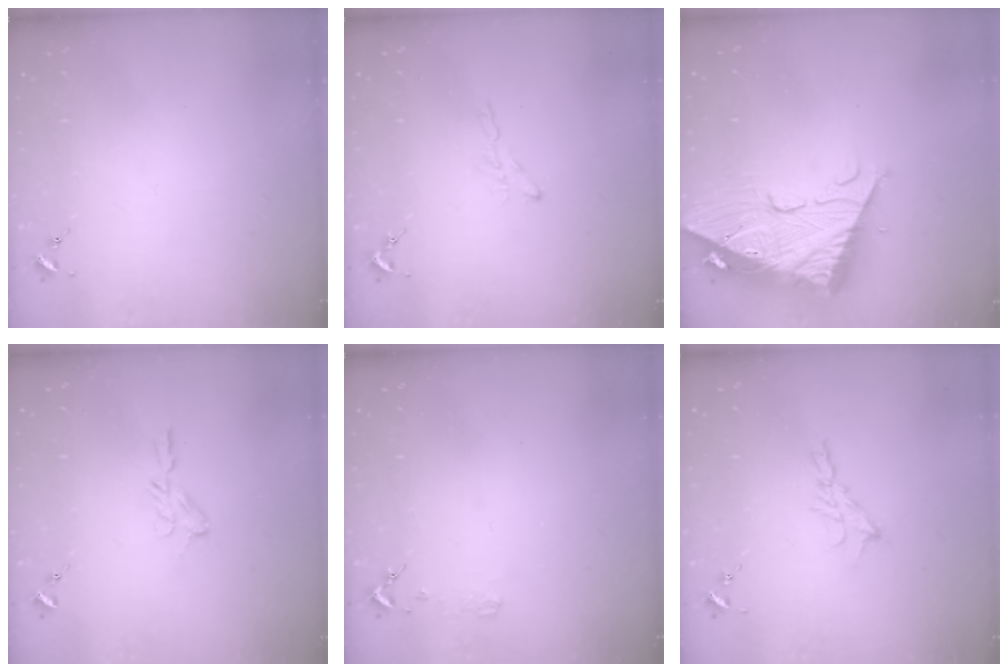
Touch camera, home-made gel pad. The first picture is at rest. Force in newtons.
{"total": 3.4, "press": 3.4, "slide": 0.4}
{"total": 21.1, "press": 21.0, "slide": 2.0}
{"total": 5.6, "press": 5.5, "slide": 0.6}
{"total": 2.3, "press": 2.3, "slide": 0.3}
{"total": 6.3, "press": 6.3, "slide": 0.2}